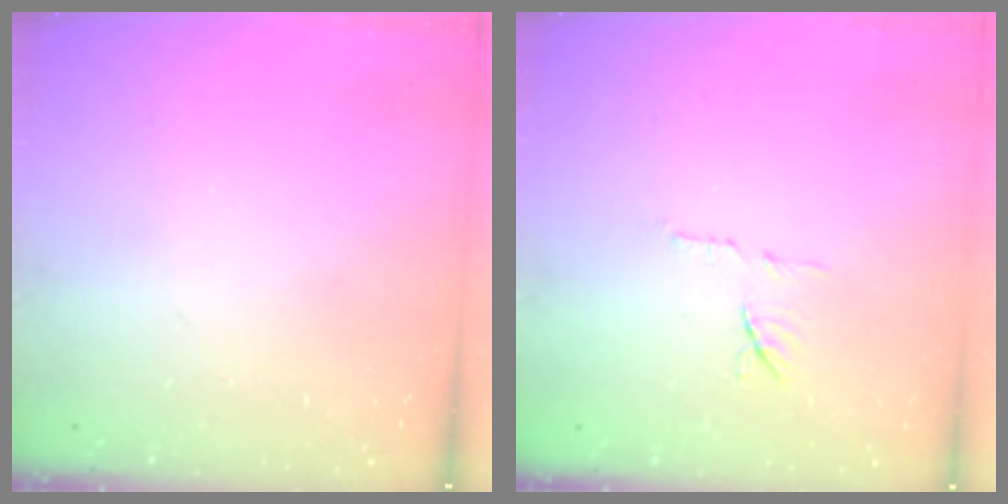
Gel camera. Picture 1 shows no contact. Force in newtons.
{"total": 7.1, "press": 7.1, "slide": 1.0}